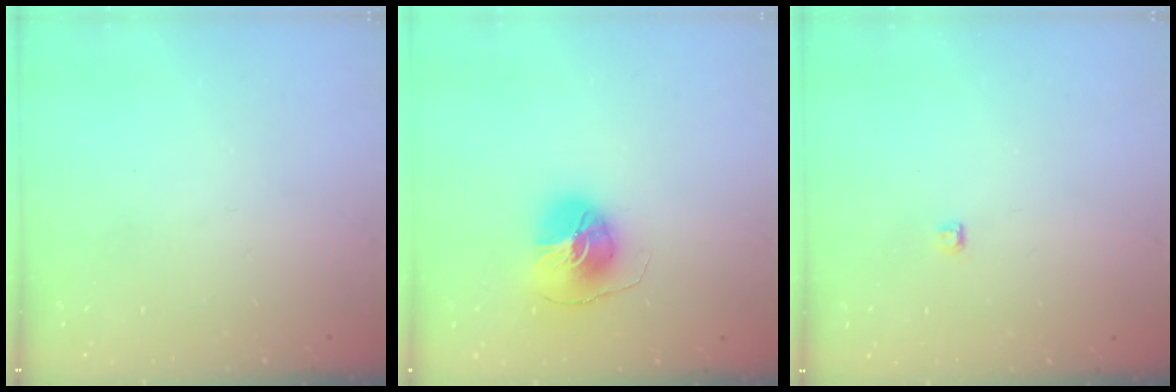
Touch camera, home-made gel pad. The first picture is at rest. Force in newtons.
{"total": 8.7, "press": 8.7, "slide": 0.7}
{"total": 2.8, "press": 2.7, "slide": 0.3}